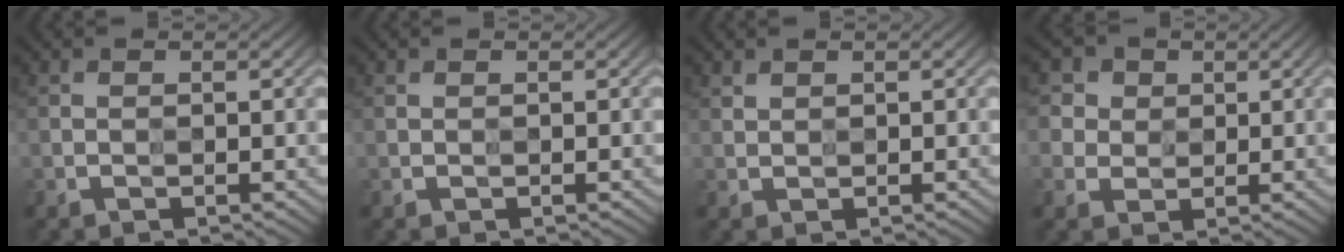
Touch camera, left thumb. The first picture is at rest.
{"total": 0.0}
{"total": 1.5, "force": [1.4, 0.4, 0.1], "torque": [-0.007, 0.002, 0.033]}
{"total": 5.1, "force": [2.7, 4.2, 0.7], "torque": [-0.064, 0.012, 0.041]}